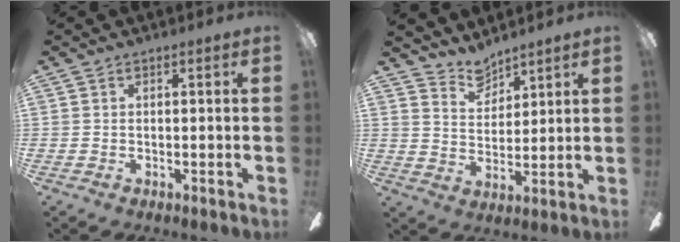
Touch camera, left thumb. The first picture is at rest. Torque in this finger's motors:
{"motor_torque": [0.01, -0.06, -0.01, -0.20, 0.03]}